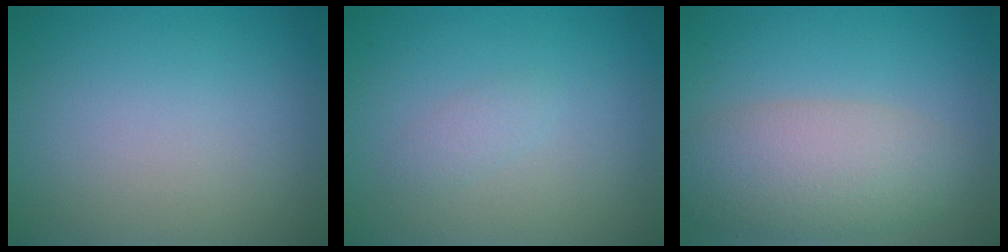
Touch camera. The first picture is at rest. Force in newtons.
{"total": 1.0, "press": 1.0, "slide": 0.0}
{"total": 5.9, "press": 5.9, "slide": 0.4}